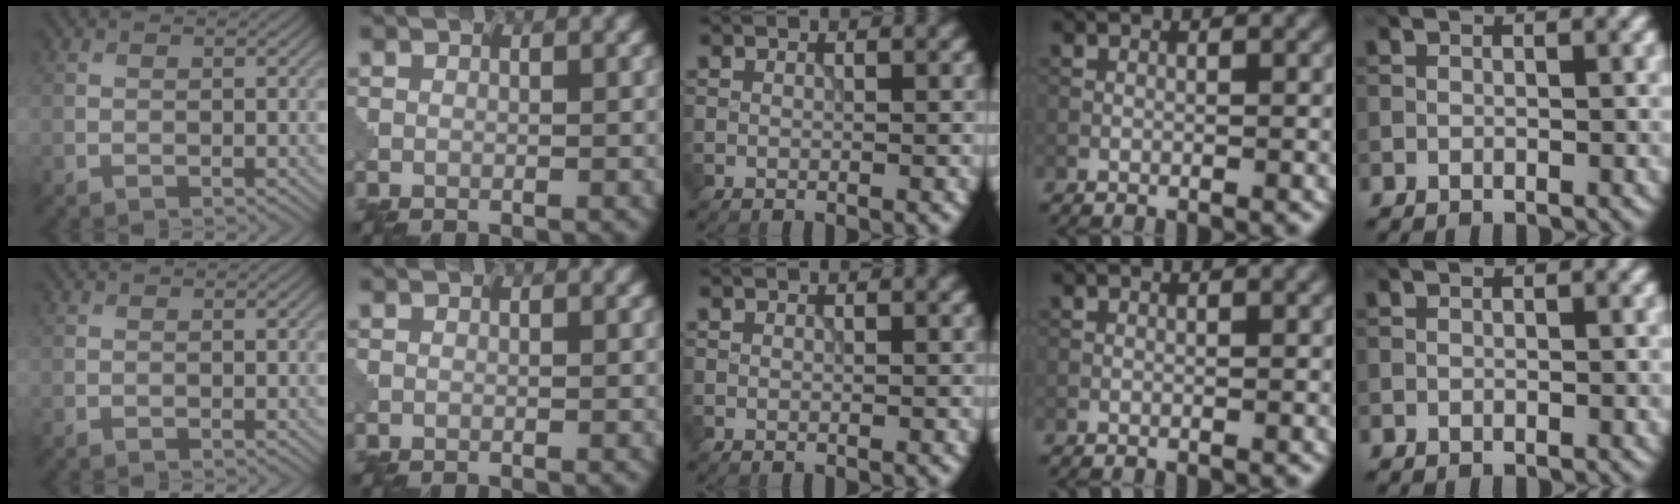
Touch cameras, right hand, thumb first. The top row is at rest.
{}